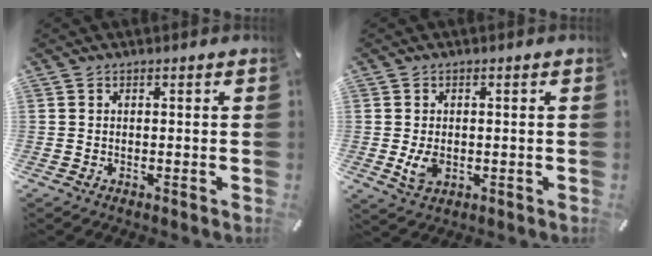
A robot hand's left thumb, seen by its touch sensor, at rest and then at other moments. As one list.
[{"total": 4.7, "force": [-0.6, 3.1, 3.5], "torque": [-0.074, -0.005, -0.012]}]